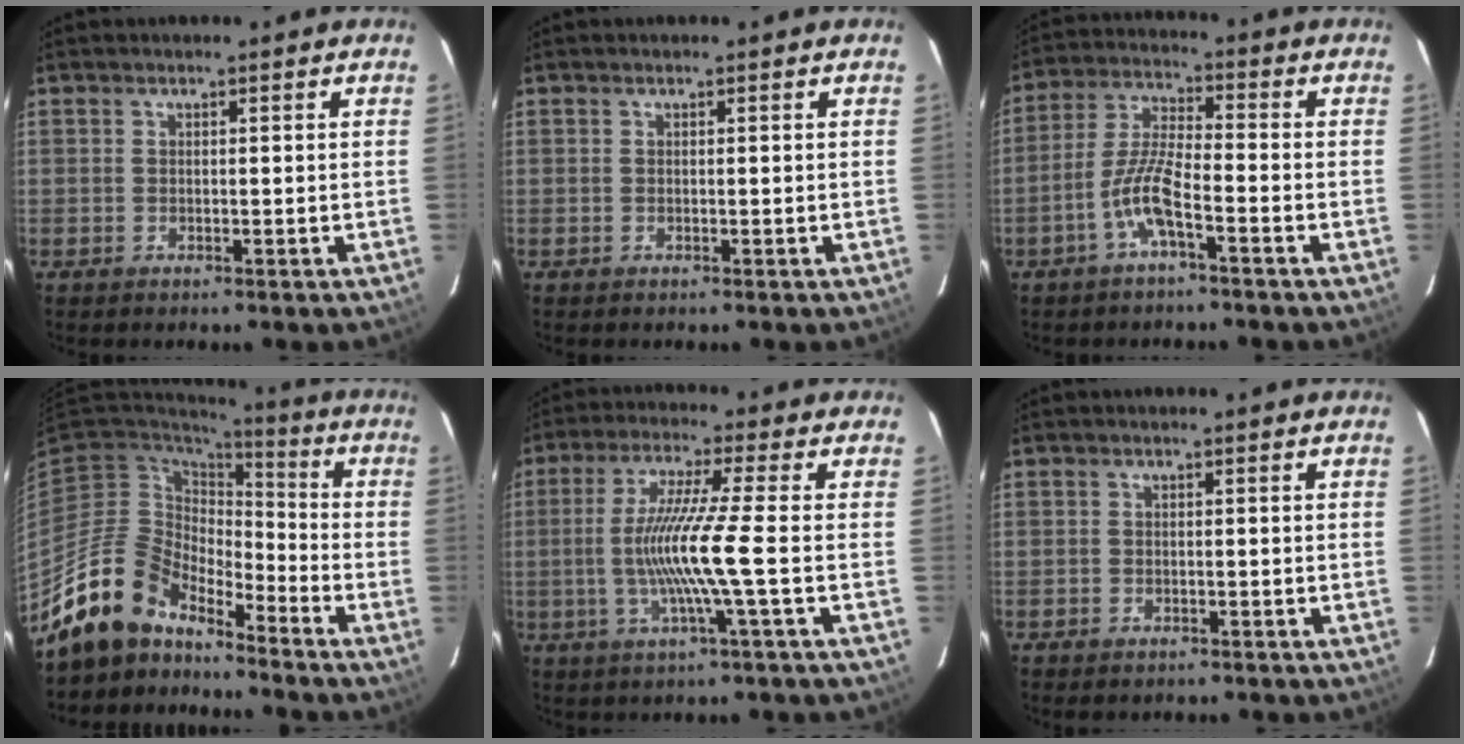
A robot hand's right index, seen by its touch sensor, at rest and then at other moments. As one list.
[{"total": 0.0}, {"total": 7.4, "force": [-3.9, 1.1, 6.2], "torque": [-0.137, 0.008, -0.078]}, {"total": 13.5, "force": [-12.1, 5.3, 2.9], "torque": [-0.071, 0.018, -0.222]}, {"total": 10.6, "force": [-2.0, -2.0, 10.2], "torque": [-0.198, -0.009, -0.034]}, {"total": 1.7, "force": [-1.3, 1.0, 0.4], "torque": [-0.013, -0.003, -0.018]}]